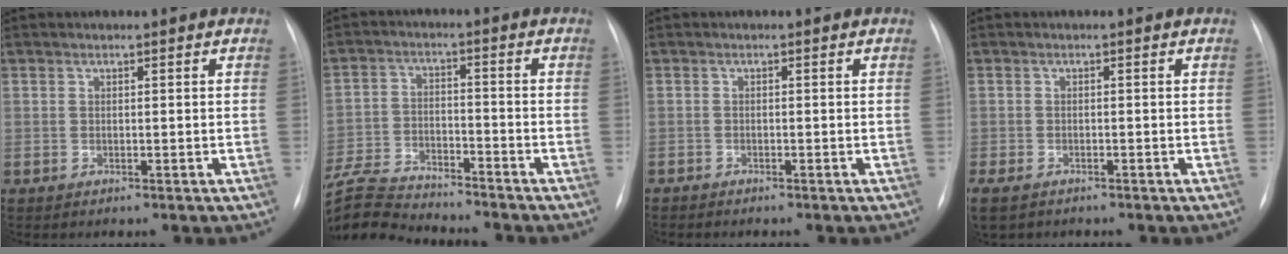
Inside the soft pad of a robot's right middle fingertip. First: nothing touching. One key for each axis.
{"total": 13.2, "fx": -12.6, "fy": 1.2, "fz": 3.7, "tx": -0.079, "ty": 0.003, "tz": -0.224}
{"total": 0.8, "fx": -0.8, "fy": 0.1, "fz": 0.1, "tx": -0.003, "ty": -0.002, "tz": -0.015}
{"total": 4.7, "fx": -3.5, "fy": 2.2, "fz": 2.3, "tx": -0.045, "ty": -0.012, "tz": -0.053}